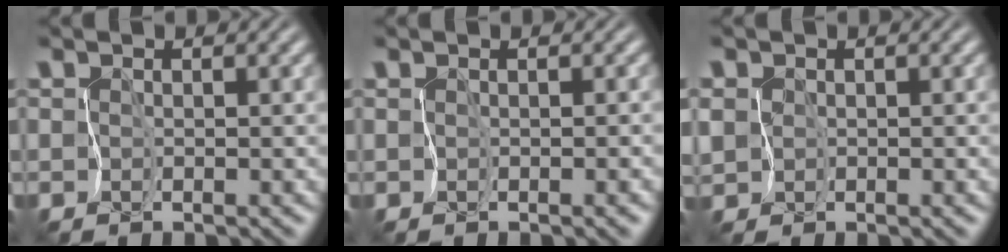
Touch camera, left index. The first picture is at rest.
{"total": 0.9, "force": [-0.5, 0.3, 0.6], "torque": [-0.005, -0.007, -0.002]}
{"total": 2.4, "force": [0.1, 2.2, 0.8], "torque": [-0.019, 0.010, -0.002]}